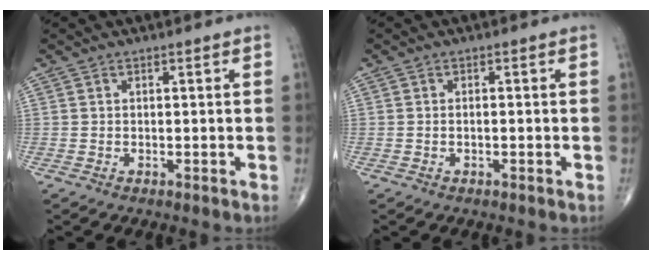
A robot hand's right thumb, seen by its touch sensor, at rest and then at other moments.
{"total": 0.8, "force": [-0.2, 0.3, 0.7], "torque": [-0.017, 0.007, -0.002]}